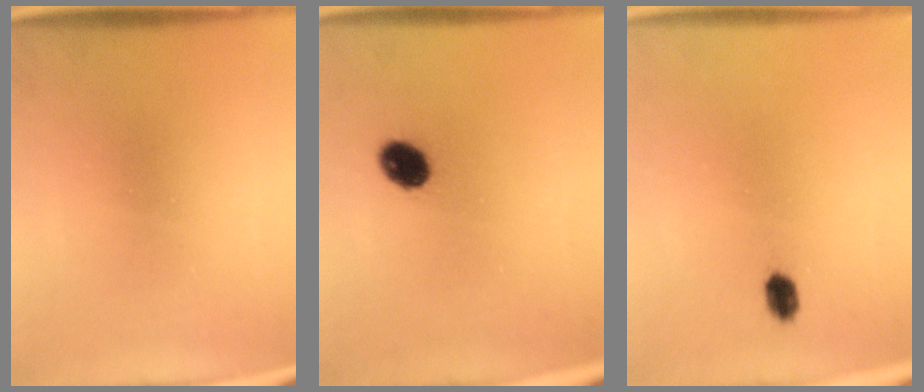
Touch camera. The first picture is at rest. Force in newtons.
{"total": 5.6}
{"total": 2.4}